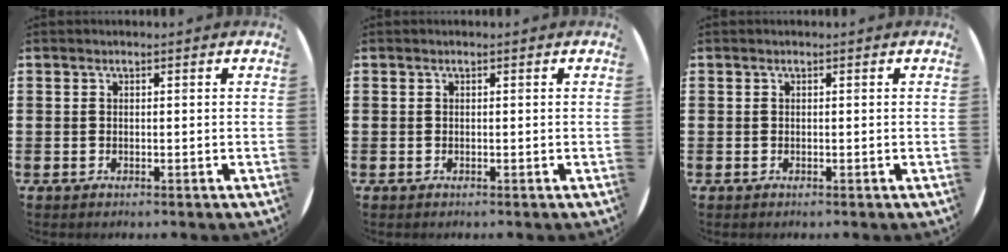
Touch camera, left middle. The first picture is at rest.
{"total": 0.0}
{"total": 0.0}